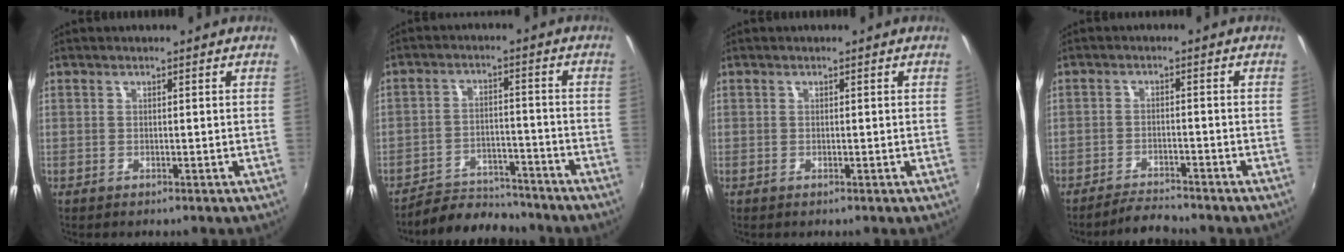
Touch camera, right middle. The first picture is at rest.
{"total": 8.6, "force": [-8.1, 2.4, 1.5], "torque": [-0.046, 0.007, -0.121]}
{"total": 0.0}
{"total": 4.6, "force": [-4.5, 0.2, 1.0], "torque": [-0.039, -0.009, -0.078]}